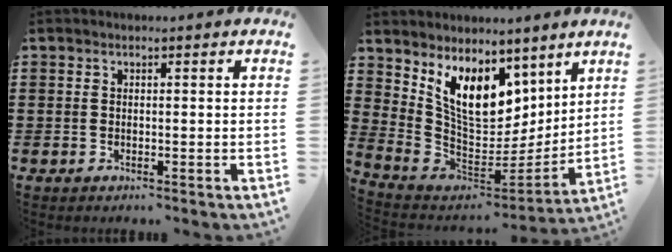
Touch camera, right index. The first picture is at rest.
{"total": 10.8, "force": [6.1, 6.5, 6.1], "torque": [-0.134, -0.035, 0.123]}